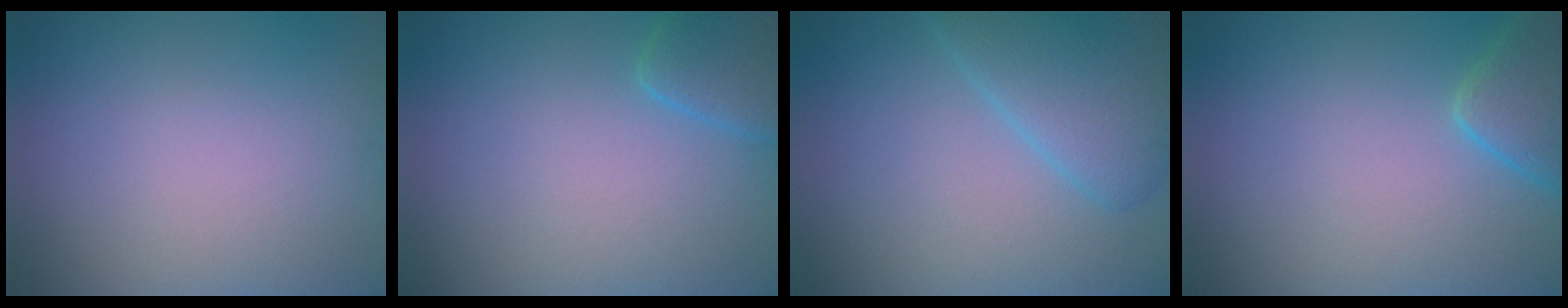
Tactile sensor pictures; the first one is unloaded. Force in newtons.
{"total": 2.5, "press": 2.5, "slide": 0.3}
{"total": 4.8, "press": 4.8, "slide": 0.1}
{"total": 3.5, "press": 3.5, "slide": 0.3}